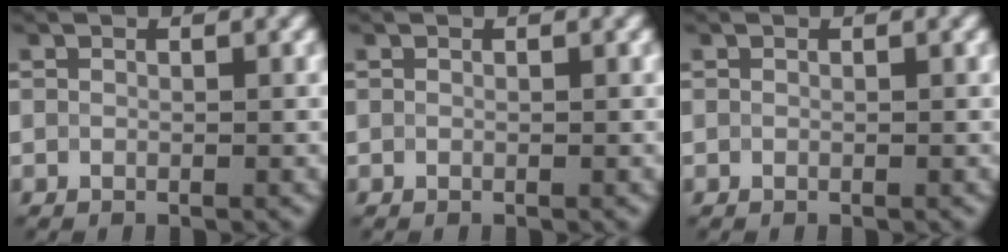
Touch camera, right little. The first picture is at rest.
{"total": 0.0}
{"total": 0.0}